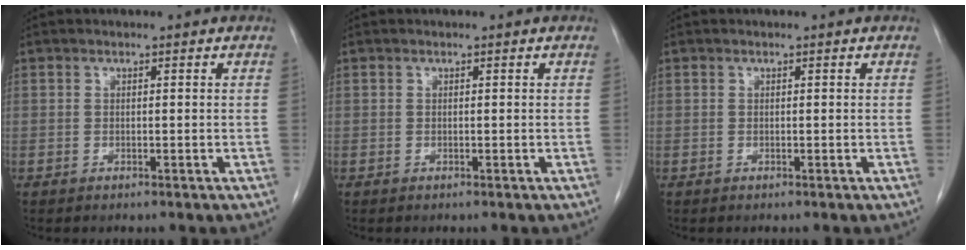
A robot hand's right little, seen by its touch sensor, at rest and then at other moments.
{"total": 0.0}
{"total": 0.0}